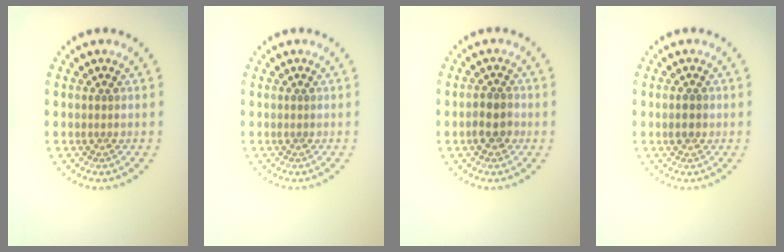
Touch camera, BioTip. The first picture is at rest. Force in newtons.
{"total": 0.0}
{"total": 2.0, "press": 1.9, "slide": 0.7}
{"total": 1.7, "press": 1.7, "slide": 0.1}